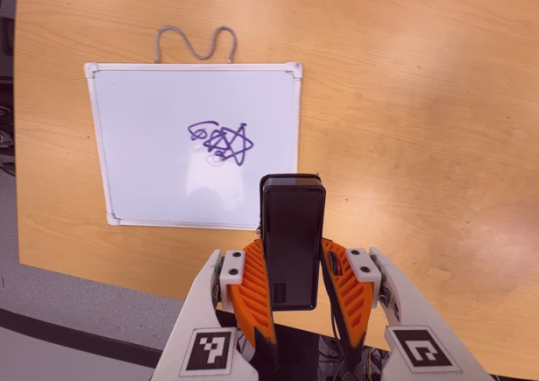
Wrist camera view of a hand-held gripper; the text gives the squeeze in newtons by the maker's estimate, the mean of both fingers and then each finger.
{"total": 4.7, "left": 3.4, "right": 6.0}